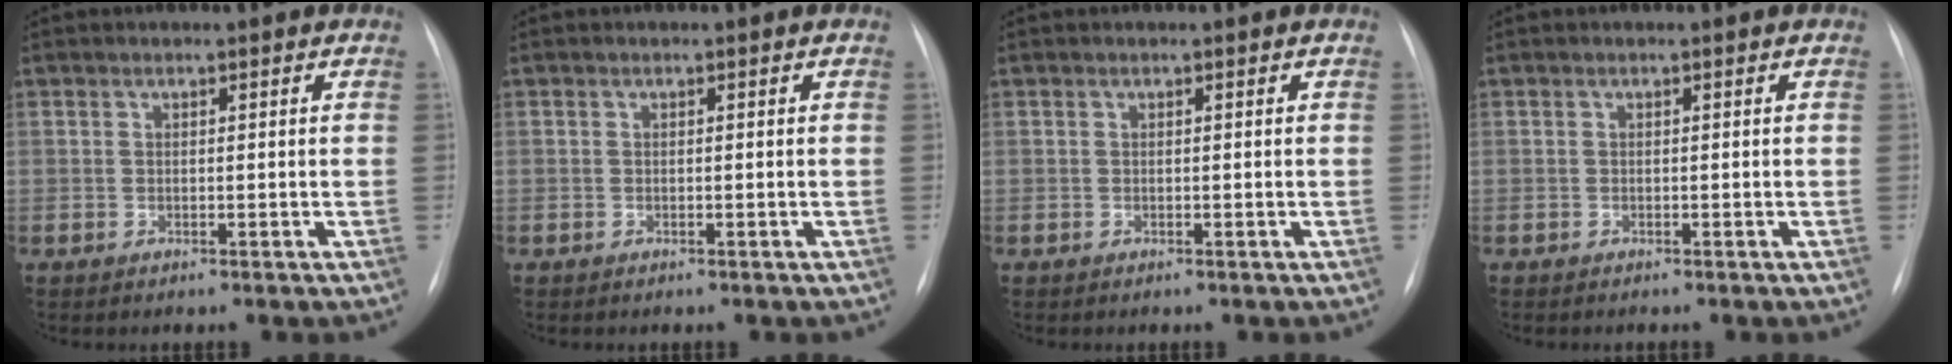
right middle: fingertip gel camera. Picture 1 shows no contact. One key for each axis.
{"total": 0.0}
{"total": 0.0}
{"total": 0.0}